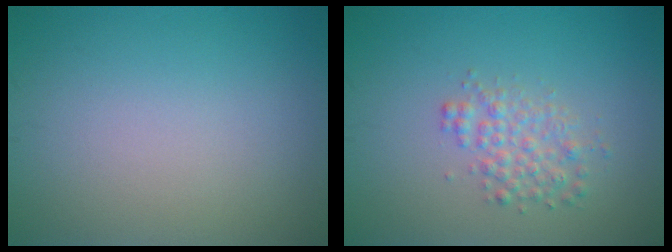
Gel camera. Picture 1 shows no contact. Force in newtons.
{"total": 2.5, "press": 2.5, "slide": 0.1}